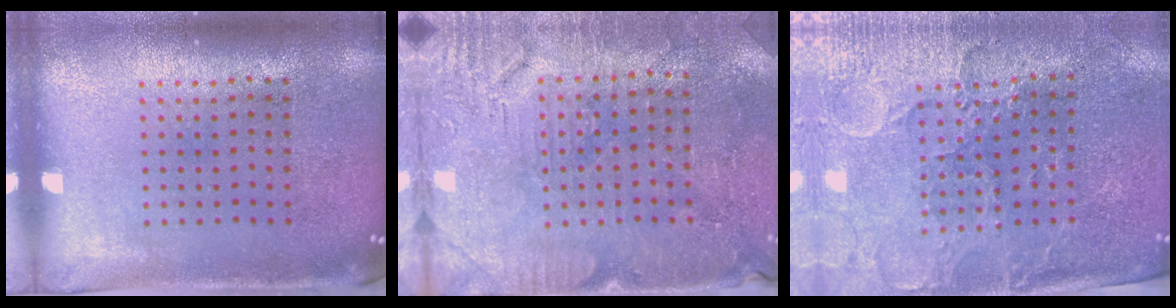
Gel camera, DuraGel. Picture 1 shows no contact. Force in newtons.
{"total": 3.0, "press": 2.9, "slide": 0.6}
{"total": 3.5, "press": 3.3, "slide": 1.2}